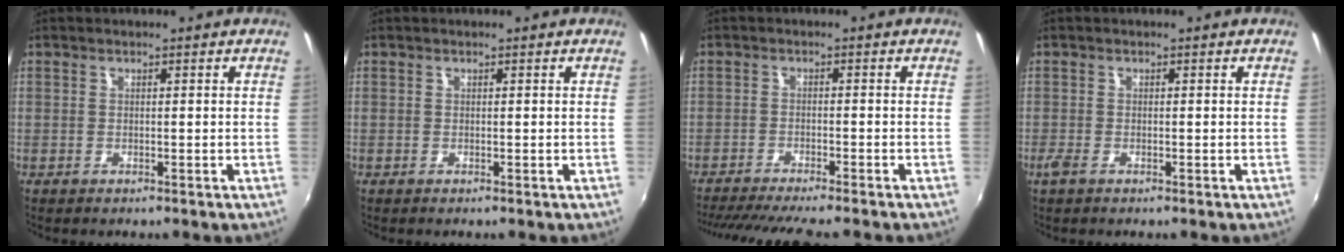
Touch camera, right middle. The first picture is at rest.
{"total": 0.0}
{"total": 11.1, "force": [-9.8, 0.2, 5.1], "torque": [-0.116, -0.026, -0.153]}
{"total": 1.7, "force": [-1.0, 0.7, 1.1], "torque": [-0.025, -0.006, -0.021]}